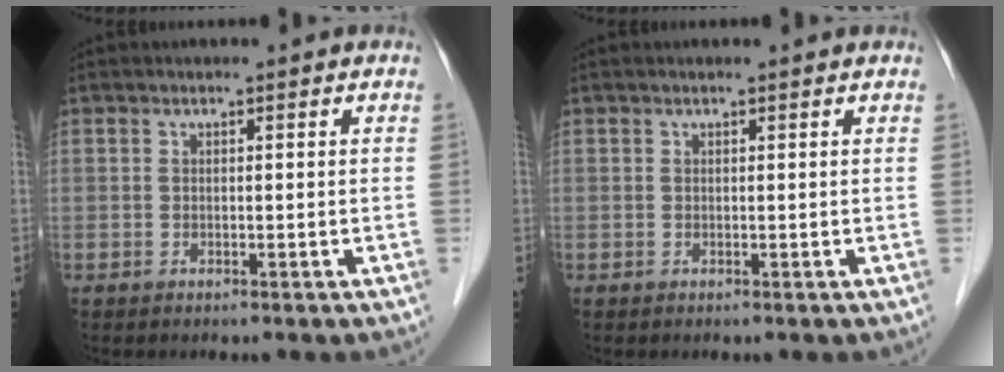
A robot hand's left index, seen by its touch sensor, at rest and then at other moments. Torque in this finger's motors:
{"motor_torque": [0.17, -0.28, 0.04, 0.01]}